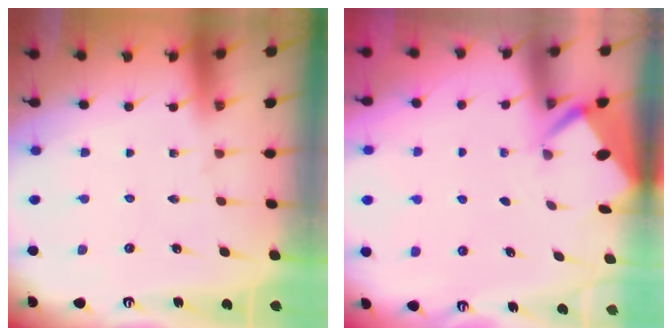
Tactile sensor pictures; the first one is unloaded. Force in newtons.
{"total": 2.5, "press": 2.5, "slide": 0.3}